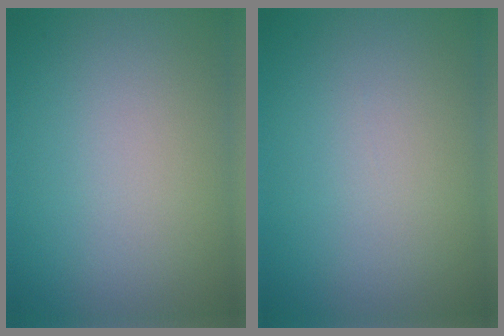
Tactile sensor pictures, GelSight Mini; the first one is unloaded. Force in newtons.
{"total": 0.0}